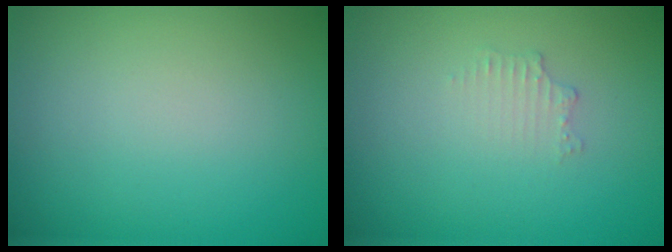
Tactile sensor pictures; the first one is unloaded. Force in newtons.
{"total": 0.6, "press": 0.4, "slide": 0.3}